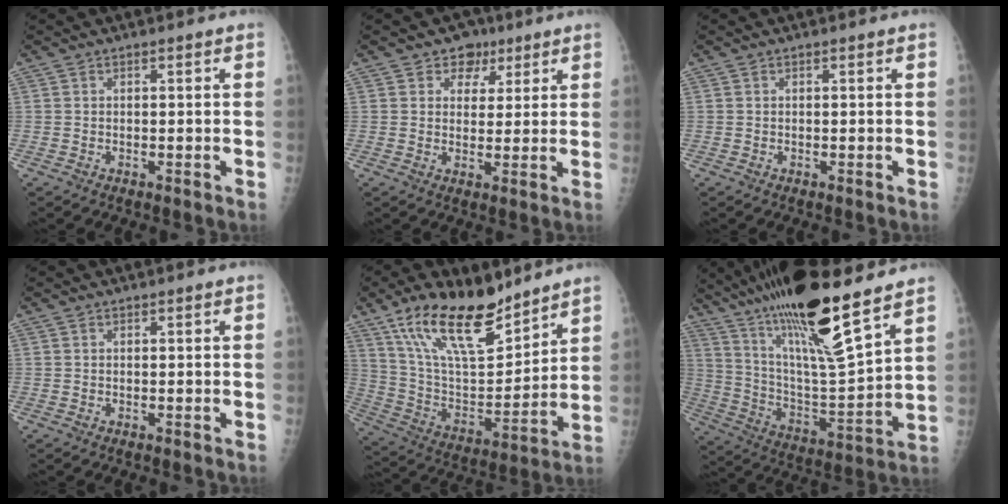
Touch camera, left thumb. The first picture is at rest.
{"total": 5.2, "force": [3.1, 4.1, 1.2], "torque": [0.012, -0.010, 0.043]}
{"total": 0.0}
{"total": 0.0}
{"total": 20.7, "force": [14.5, 7.8, 12.5], "torque": [-0.184, -0.072, 0.267]}
{"total": 23.4, "force": [16.2, 3.1, 16.6], "torque": [-0.278, -0.069, 0.292]}